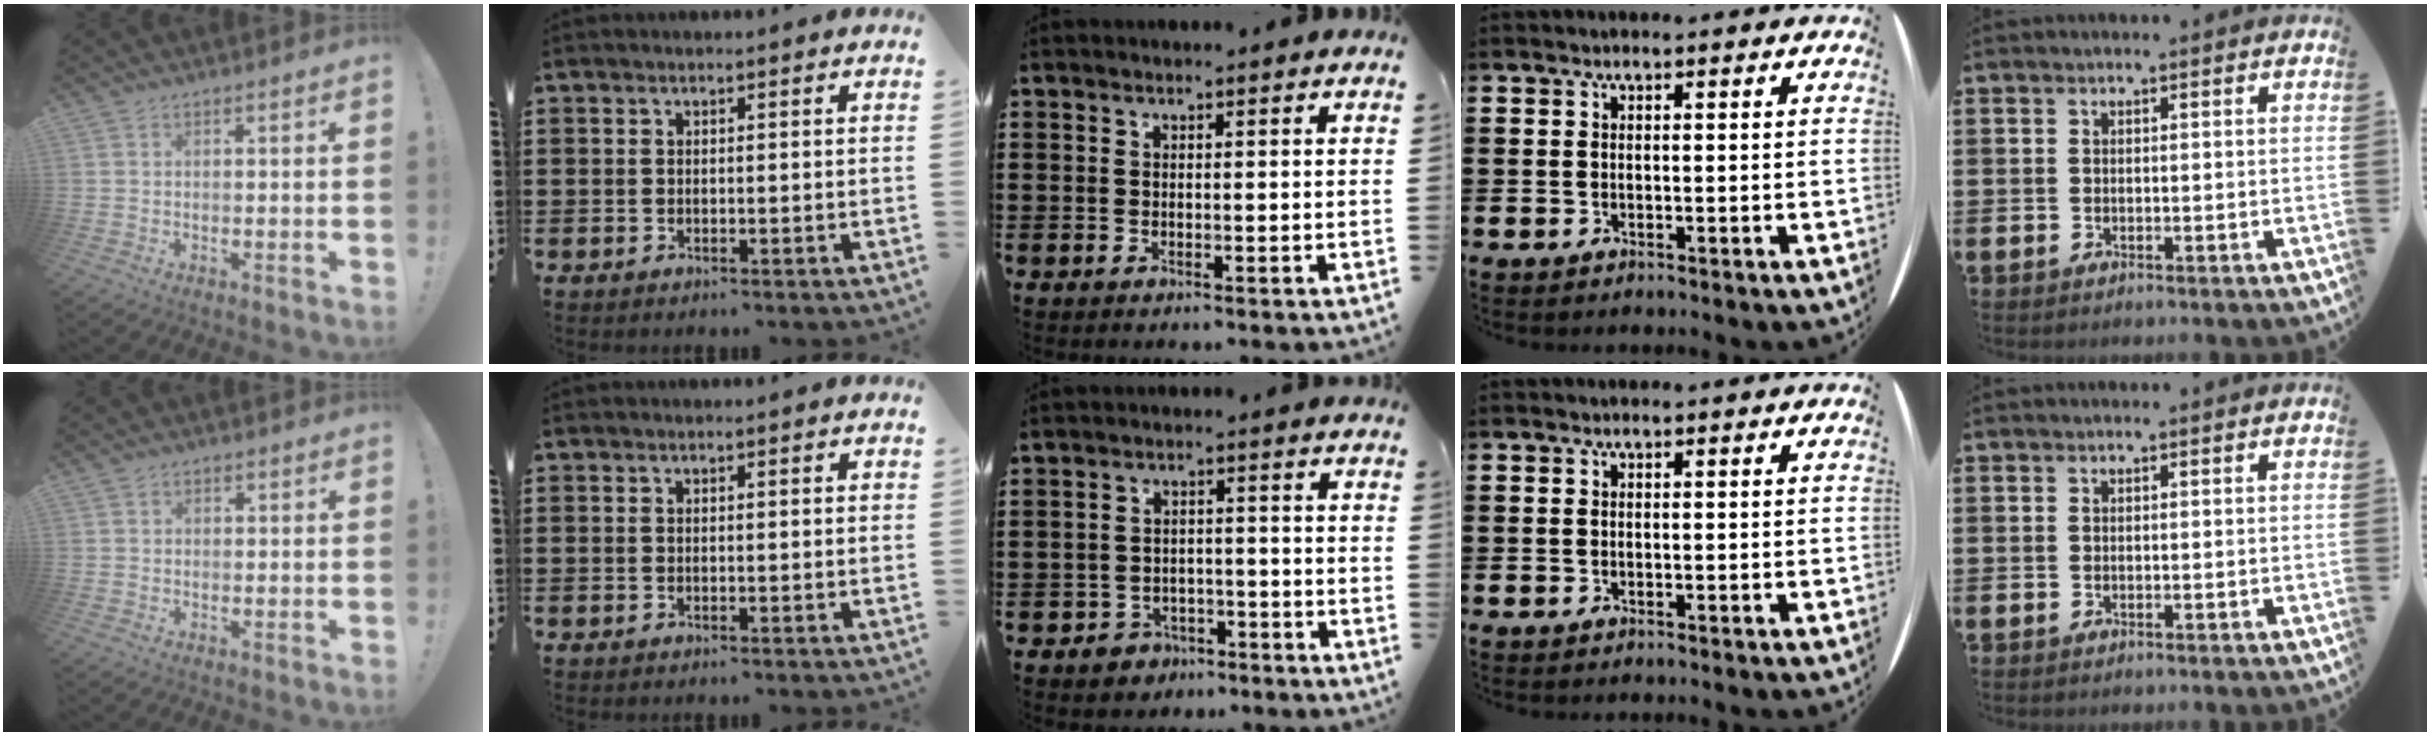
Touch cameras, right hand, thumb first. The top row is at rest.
{"thumb": {"total": 0.6, "force": [0.4, 0.4, 0.3], "torque": [0.003, -0.002, 0.005]}, "middle": {"total": 2.9, "force": [-2.6, 1.4, -0.1], "torque": [-0.008, 0.005, -0.055]}}